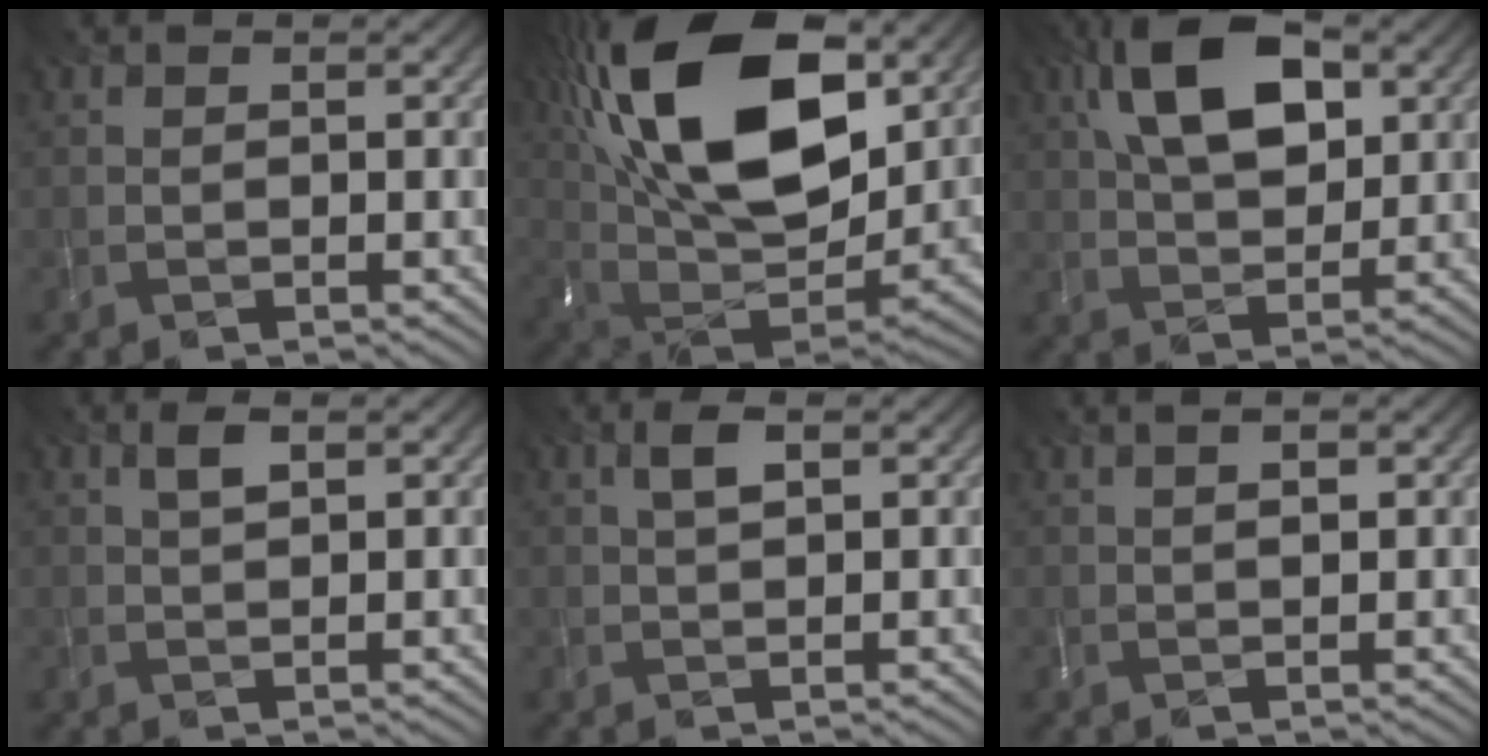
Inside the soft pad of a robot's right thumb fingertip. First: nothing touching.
{"total": 22.0, "force": [9.4, 11.5, 16.2], "torque": [-0.335, 0.043, 0.143]}
{"total": 11.6, "force": [4.1, 6.4, 8.8], "torque": [-0.176, 0.021, 0.068]}
{"total": 2.1, "force": [1.0, 0.8, 1.7], "torque": [-0.038, 0.005, 0.020]}
{"total": 2.5, "force": [1.1, 0.9, 2.1], "torque": [-0.047, 0.006, 0.020]}
{"total": 2.3, "force": [1.0, 0.7, 1.9], "torque": [-0.031, -0.001, 0.021]}